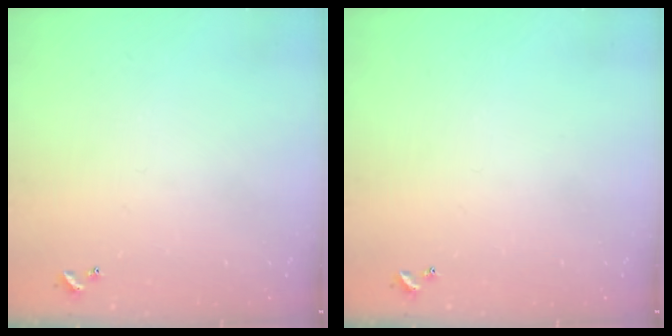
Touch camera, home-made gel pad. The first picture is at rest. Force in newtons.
{"total": 0.0}